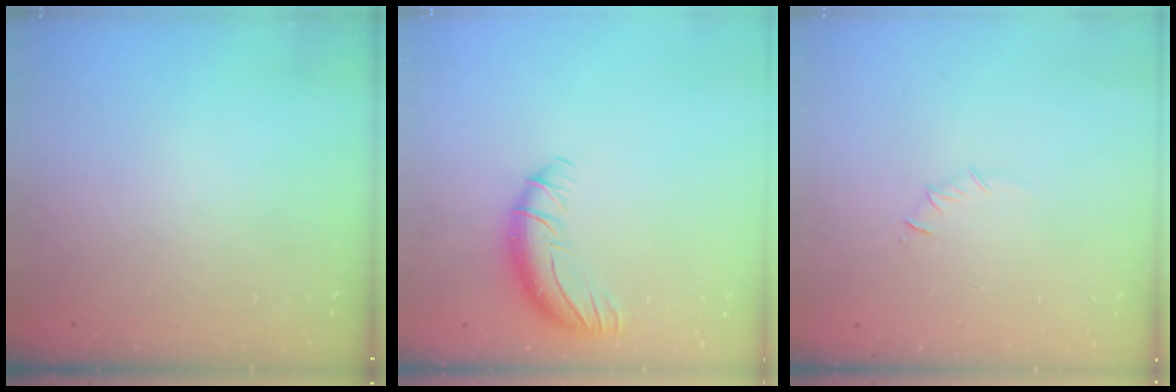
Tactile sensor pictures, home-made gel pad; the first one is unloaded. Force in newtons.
{"total": 10.0, "press": 9.9, "slide": 1.6}
{"total": 3.5, "press": 3.3, "slide": 1.1}